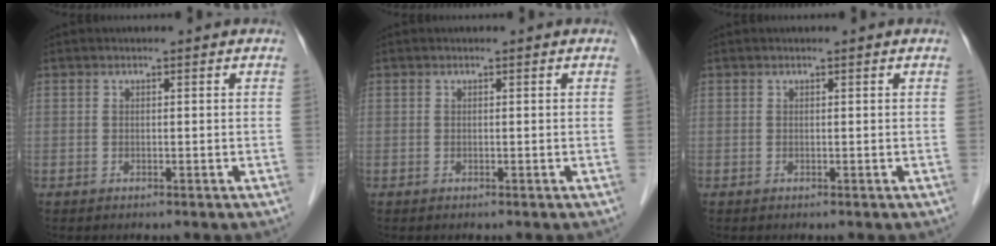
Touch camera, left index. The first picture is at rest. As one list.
[{"total": 0.0}, {"total": 0.0}]